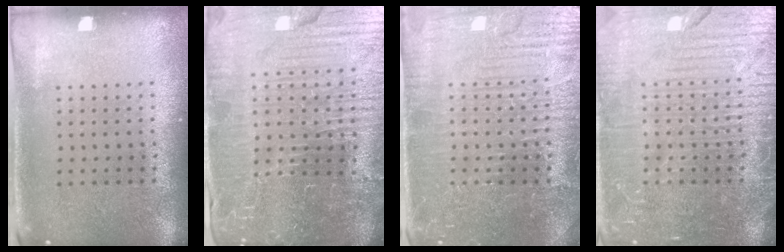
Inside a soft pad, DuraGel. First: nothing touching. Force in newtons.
{"total": 6.7, "press": 6.0, "slide": 3.0}
{"total": 4.7, "press": 4.6, "slide": 1.1}
{"total": 7.2, "press": 7.1, "slide": 0.8}